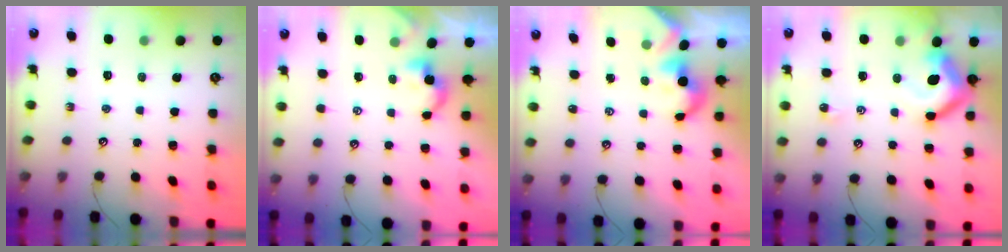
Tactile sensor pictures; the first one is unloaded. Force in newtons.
{"total": 1.8, "press": 1.7, "slide": 0.2}
{"total": 2.0, "press": 1.9, "slide": 0.4}
{"total": 10.3, "press": 10.2, "slide": 1.5}